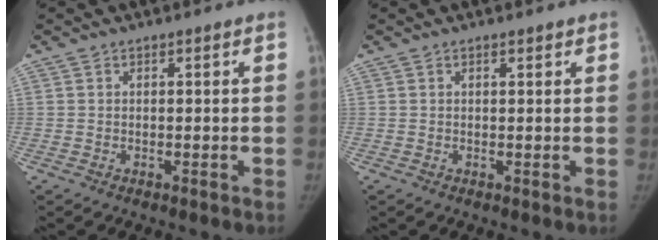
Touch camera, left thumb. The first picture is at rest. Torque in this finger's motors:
{"motor_torque": [-0.22, -0.07, -0.34, 0.20, -0.05]}